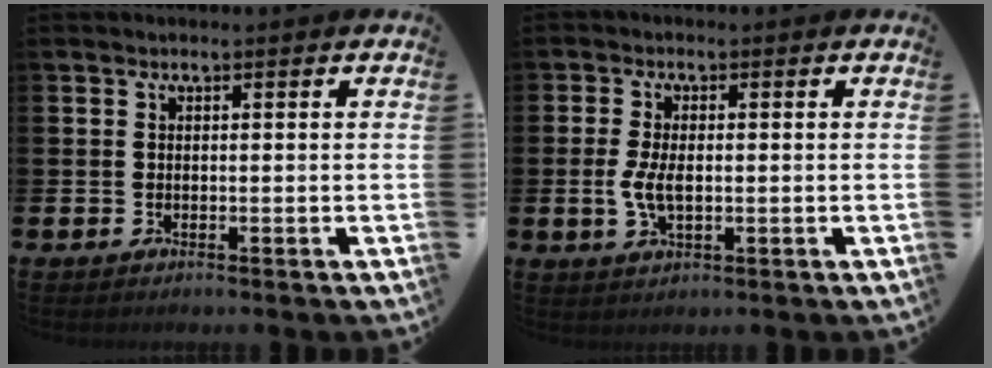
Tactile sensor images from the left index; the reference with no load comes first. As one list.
[{"total": 4.0, "force": [-0.1, 1.9, 3.5], "torque": [-0.073, 0.003, -0.006]}]